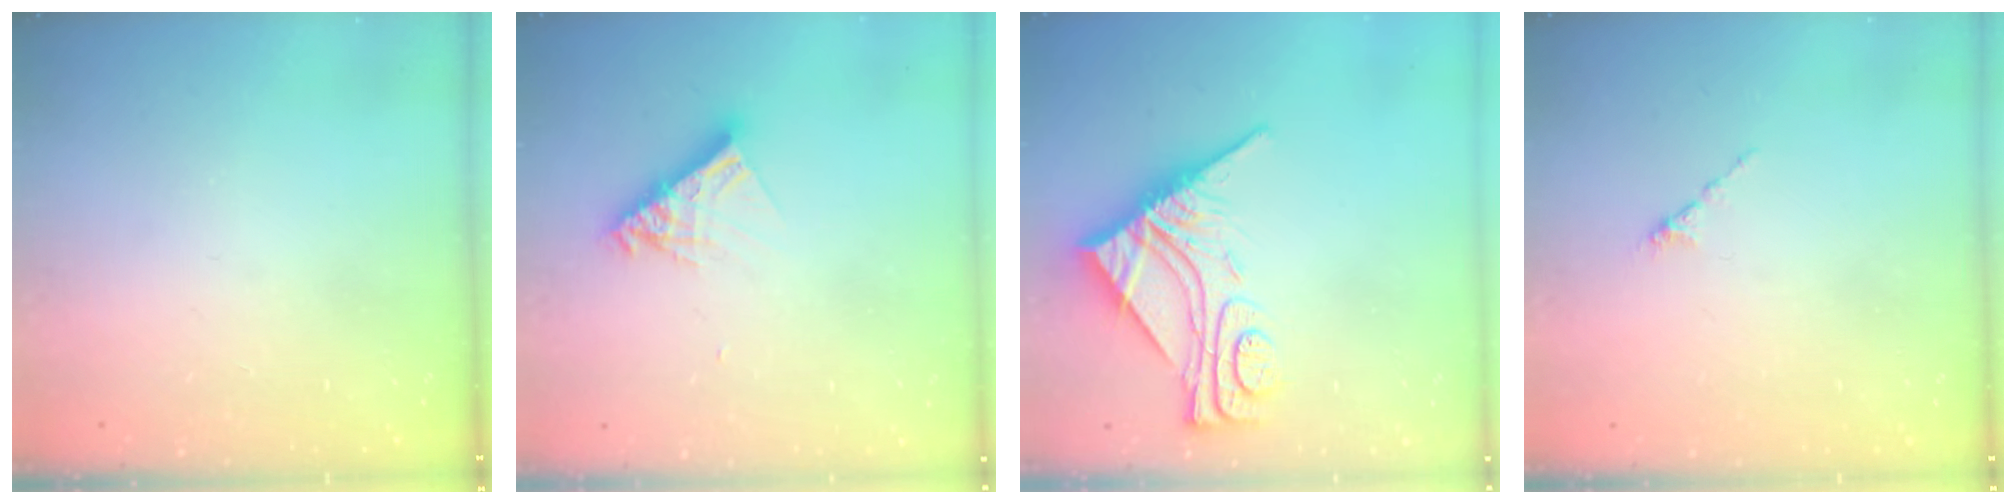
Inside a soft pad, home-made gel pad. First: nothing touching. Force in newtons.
{"total": 10.2, "press": 10.2, "slide": 0.9}
{"total": 11.3, "press": 11.2, "slide": 1.4}
{"total": 0.0}